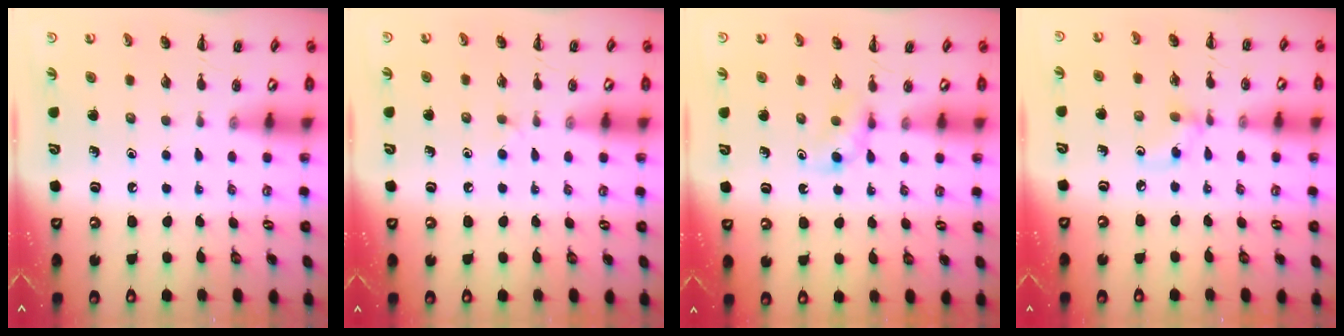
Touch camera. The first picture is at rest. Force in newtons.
{"total": 2.5, "press": 2.2, "slide": 1.0}
{"total": 2.7, "press": 2.4, "slide": 1.1}
{"total": 3.7, "press": 3.7, "slide": 0.6}